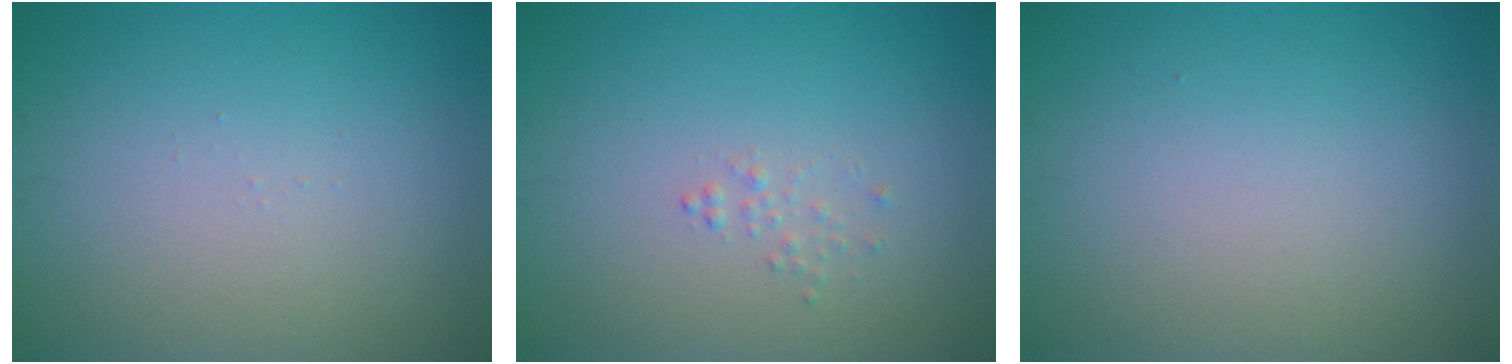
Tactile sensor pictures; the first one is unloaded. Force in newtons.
{"total": 0.7, "press": 0.7, "slide": 0.1}
{"total": 0.0}